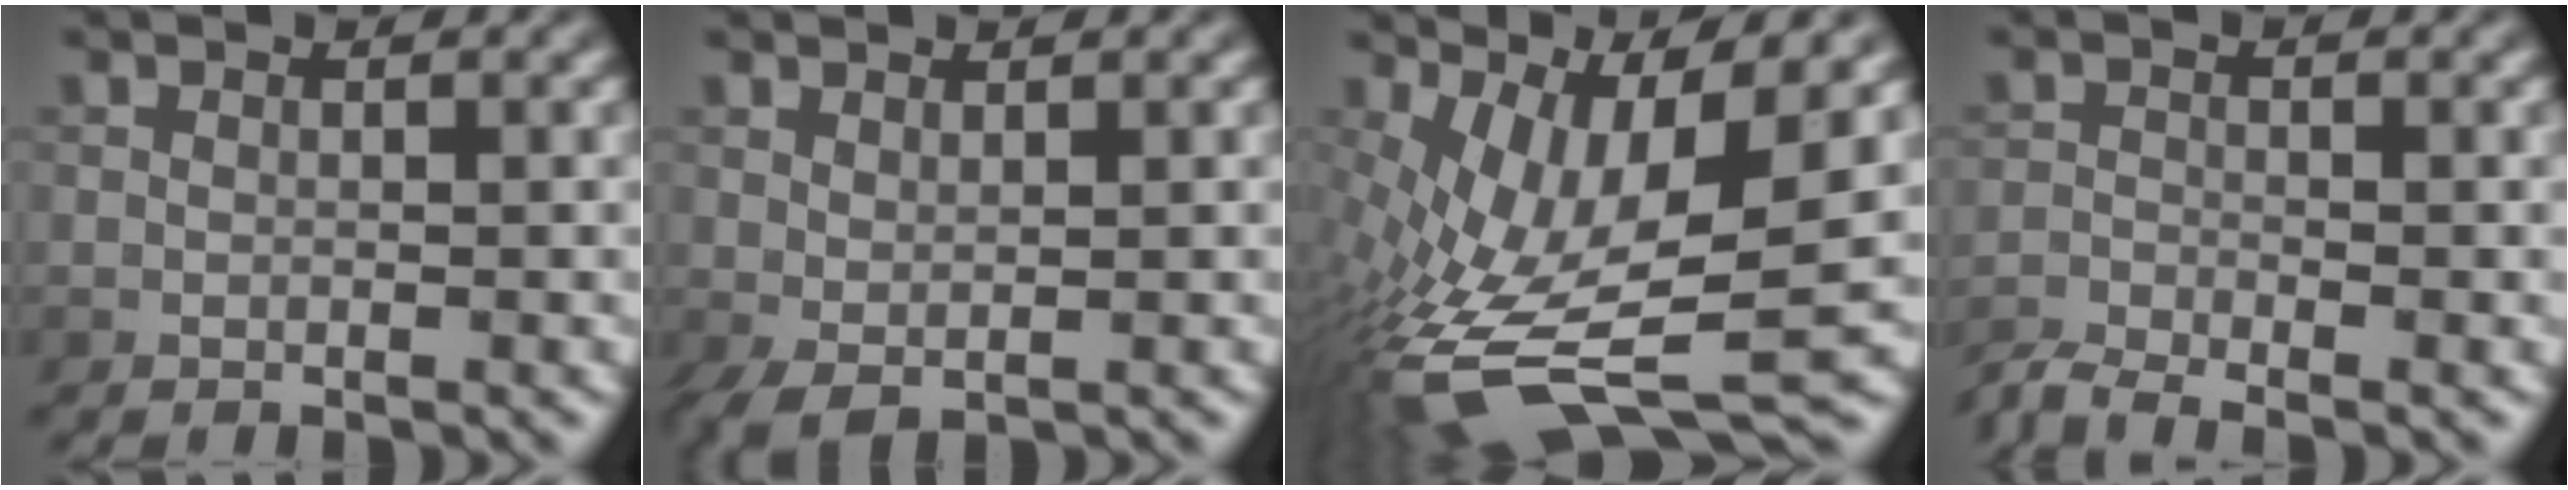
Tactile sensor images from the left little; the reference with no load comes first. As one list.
[{"total": 1.4, "force": [0.4, 0.6, 1.2], "torque": [-0.030, 0.002, 0.010]}, {"total": 14.1, "force": [-1.9, 5.0, 13.1], "torque": [-0.269, -0.018, -0.019]}, {"total": 3.5, "force": [-3.1, 0.6, 1.4], "torque": [-0.029, -0.012, -0.073]}]